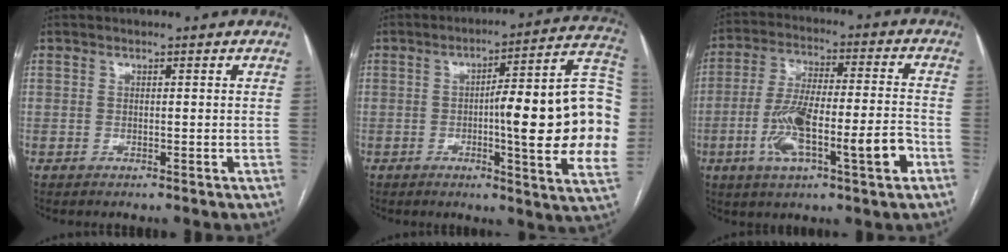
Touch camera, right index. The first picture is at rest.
{"total": 22.3, "force": [-0.9, 2.6, 22.2], "torque": [-0.196, 0.036, -0.007]}
{"total": 14.8, "force": [-5.1, 2.3, 13.7], "torque": [-0.248, 0.009, -0.083]}